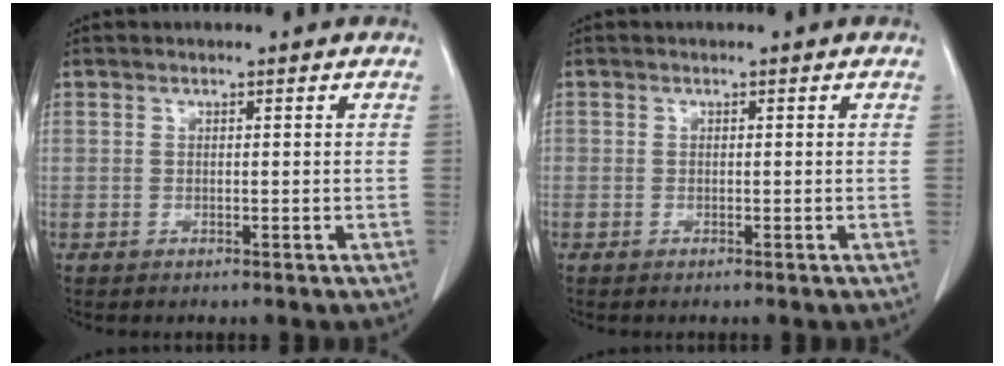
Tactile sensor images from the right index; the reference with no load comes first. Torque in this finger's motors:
{"motor_torque": [0.99, -0.24, 0.50, 0.08]}